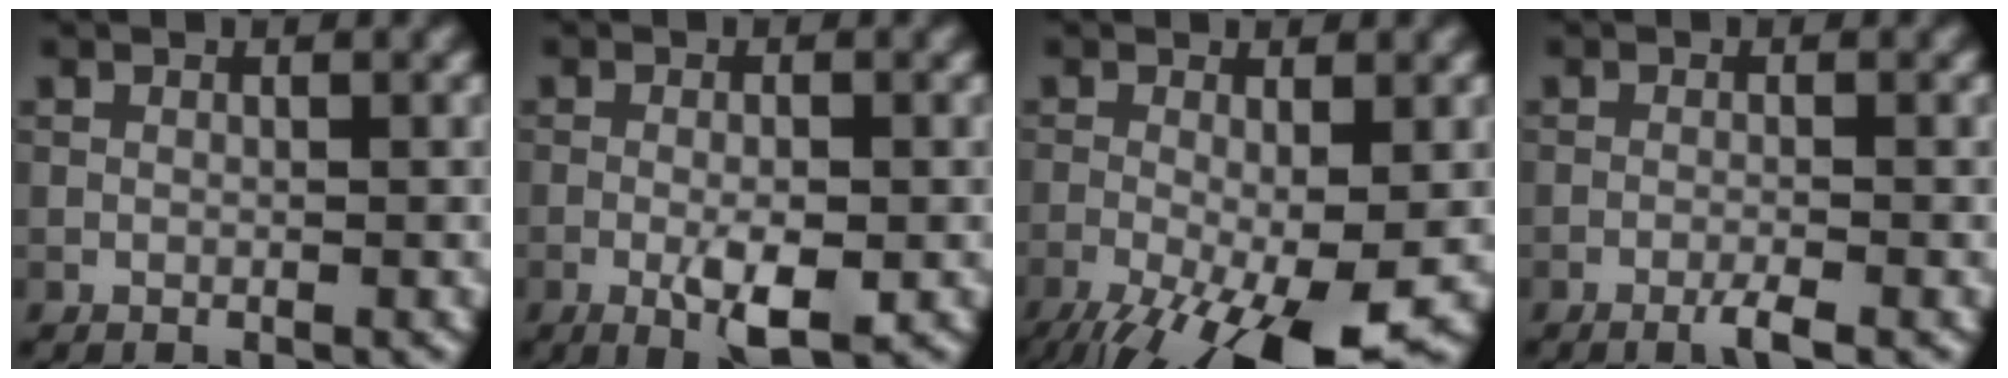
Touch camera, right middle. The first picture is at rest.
{"total": 4.0, "force": [-1.3, 1.1, 3.6], "torque": [-0.063, -0.004, -0.021]}
{"total": 10.5, "force": [-5.0, 2.9, 8.7], "torque": [-0.158, -0.029, -0.086]}
{"total": 2.0, "force": [-1.1, 0.2, 1.6], "torque": [-0.025, 0.002, -0.026]}